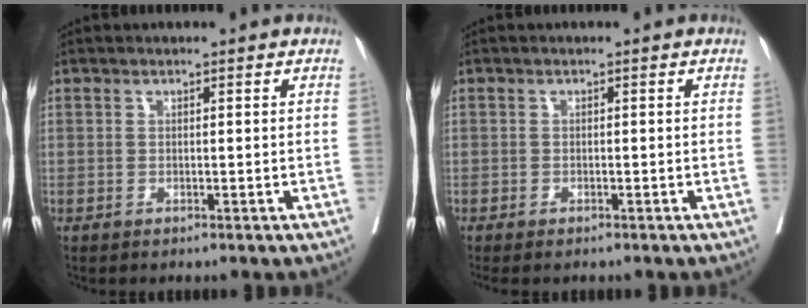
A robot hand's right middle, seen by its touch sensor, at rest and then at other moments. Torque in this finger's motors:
{"motor_torque": [0.78, -0.96, 0.12, 0.04]}